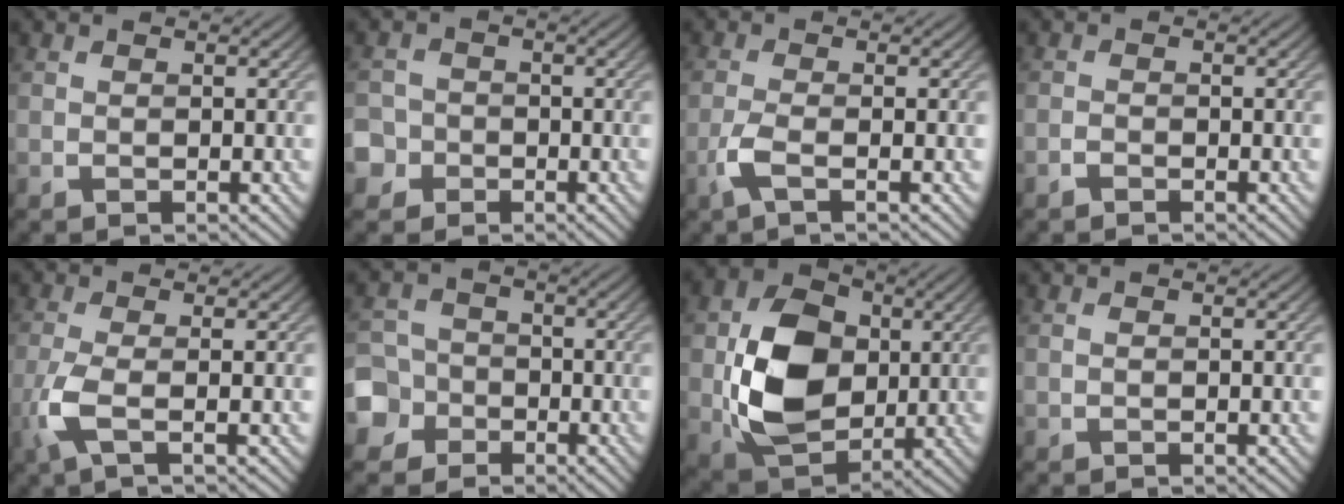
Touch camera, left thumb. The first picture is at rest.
{"total": 4.2, "force": [-1.9, 3.7, 0.6], "torque": [-0.012, 0.001, -0.056]}
{"total": 2.9, "force": [-1.4, 0.6, 2.5], "torque": [-0.065, 0.000, -0.042]}
{"total": 1.0, "force": [-0.9, 0.2, 0.3], "torque": [-0.007, 0.003, -0.023]}
{"total": 4.1, "force": [-1.3, 0.9, 3.8], "torque": [-0.094, -0.004, -0.039]}
{"total": 6.7, "force": [-3.2, 5.7, 1.7], "torque": [-0.055, -0.013, -0.091]}
{"total": 12.0, "force": [0.3, 8.9, 8.1], "torque": [-0.177, -0.001, 0.009]}
{"total": 0.0}